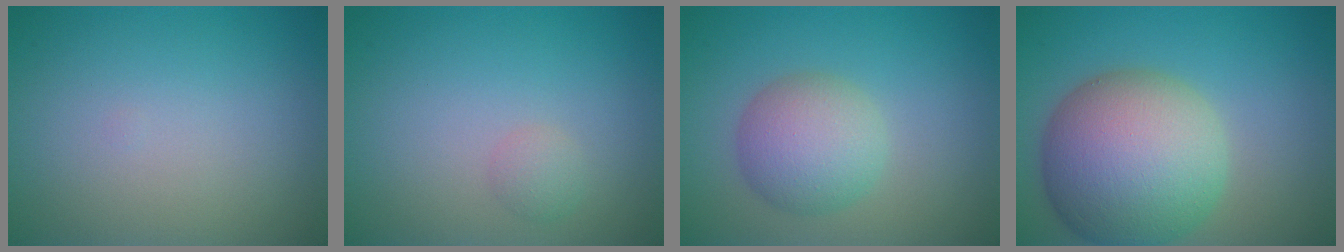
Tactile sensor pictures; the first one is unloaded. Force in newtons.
{"total": 1.1, "press": 1.1, "slide": 0.1}
{"total": 4.5, "press": 4.5, "slide": 0.2}
{"total": 11.5, "press": 11.5, "slide": 0.5}